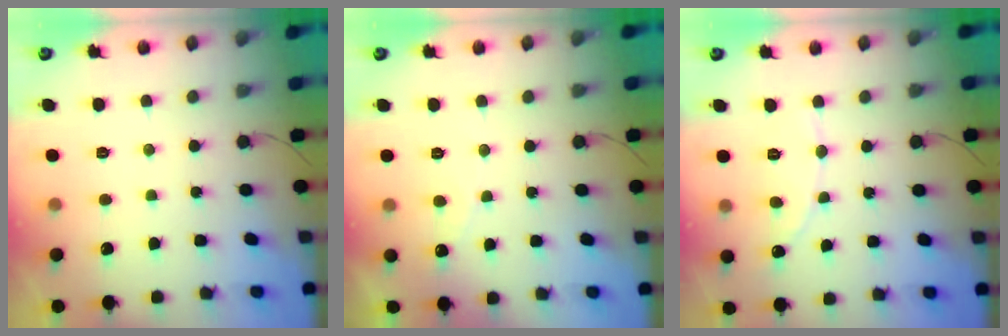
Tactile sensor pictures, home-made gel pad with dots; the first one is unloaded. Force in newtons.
{"total": 2.7, "press": 2.7, "slide": 0.2}
{"total": 6.8, "press": 6.8, "slide": 0.5}